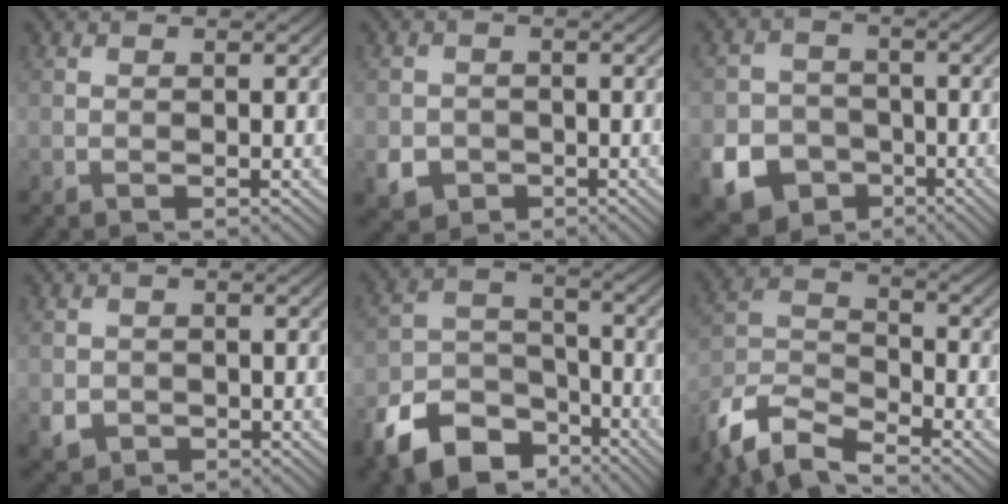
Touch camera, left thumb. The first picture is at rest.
{"total": 3.3, "force": [-1.5, 2.7, 1.2], "torque": [-0.029, -0.011, -0.029]}
{"total": 8.6, "force": [-4.3, 6.6, 3.5], "torque": [-0.082, -0.023, -0.089]}
{"total": 2.5, "force": [-0.9, 2.1, 0.9], "torque": [-0.021, -0.010, -0.017]}
{"total": 11.7, "force": [-7.5, 6.8, 5.8], "torque": [-0.124, -0.022, -0.147]}
{"total": 9.1, "force": [-7.5, 2.7, 4.3], "torque": [-0.090, -0.007, -0.166]}